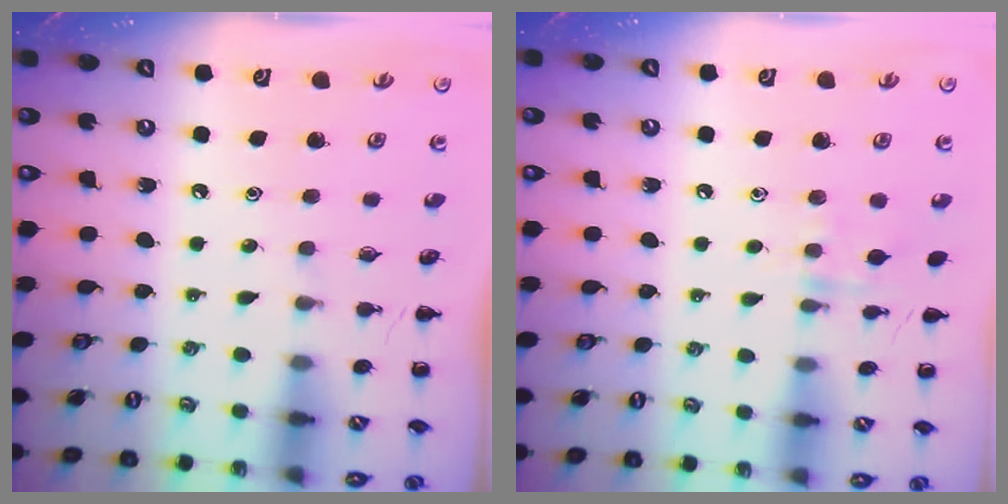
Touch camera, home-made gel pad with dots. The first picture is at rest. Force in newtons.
{"total": 6.3, "press": 6.2, "slide": 1.0}